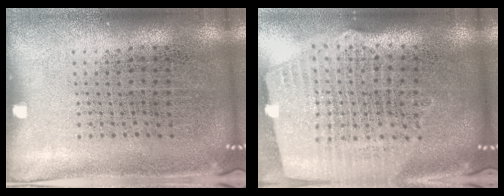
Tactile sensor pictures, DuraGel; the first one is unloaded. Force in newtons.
{"total": 2.6, "press": 2.2, "slide": 1.4}